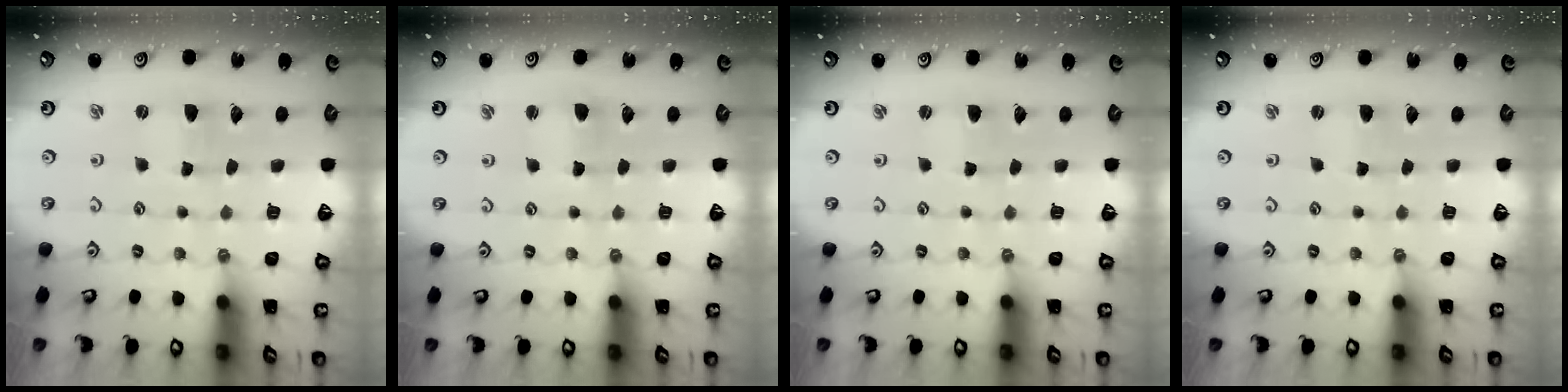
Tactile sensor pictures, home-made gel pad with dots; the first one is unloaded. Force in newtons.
{"total": 1.1, "press": 1.0, "slide": 0.2}
{"total": 1.7, "press": 1.7, "slide": 0.2}
{"total": 0.8, "press": 0.8, "slide": 0.2}